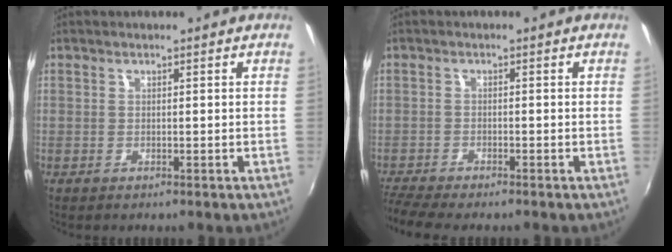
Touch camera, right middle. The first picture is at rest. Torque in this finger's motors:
{"motor_torque": [0.94, -1.18, 0.10, 0.10]}